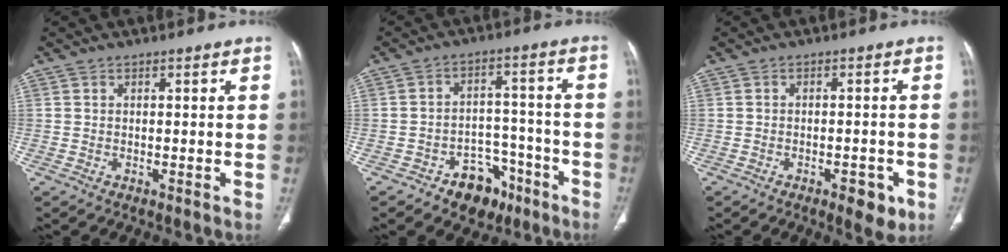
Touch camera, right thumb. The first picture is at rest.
{"total": 9.3, "force": [-5.8, 6.3, 3.7], "torque": [-0.012, 0.058, -0.081]}
{"total": 5.1, "force": [-2.5, 2.2, 3.9], "torque": [-0.038, 0.005, -0.028]}